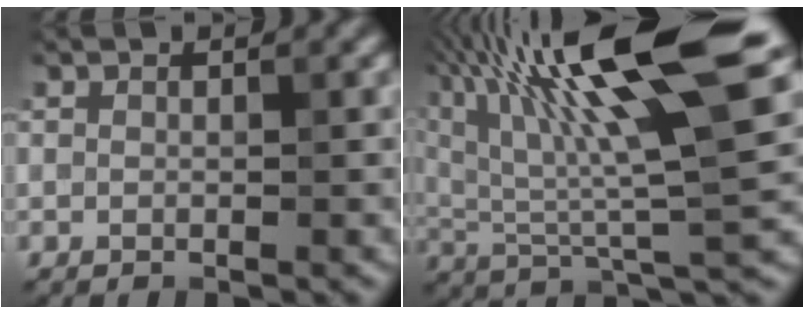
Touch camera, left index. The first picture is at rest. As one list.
[{"total": 15.6, "force": [6.7, 3.4, 13.6], "torque": [-0.240, 0.021, 0.109]}]